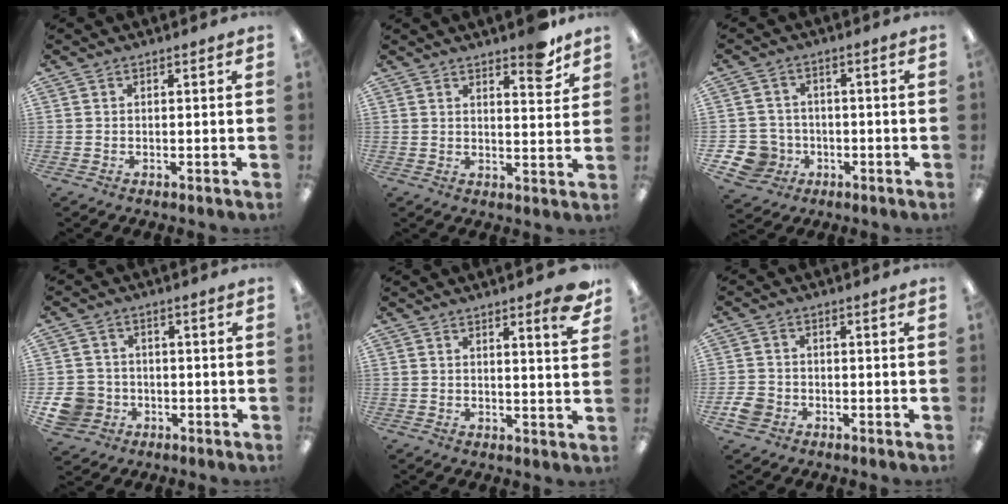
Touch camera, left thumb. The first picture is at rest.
{"total": 7.1, "force": [5.5, 2.2, 3.8], "torque": [-0.032, -0.037, 0.087]}
{"total": 7.2, "force": [-2.4, 6.6, 1.8], "torque": [-0.055, 0.015, -0.041]}
{"total": 7.7, "force": [-2.5, 6.9, 2.5], "torque": [-0.061, 0.022, -0.044]}
{"total": 5.9, "force": [4.1, 0.7, 4.1], "torque": [-0.050, -0.024, 0.062]}
{"total": 4.4, "force": [-1.9, 3.5, 1.8], "torque": [-0.038, 0.007, -0.035]}